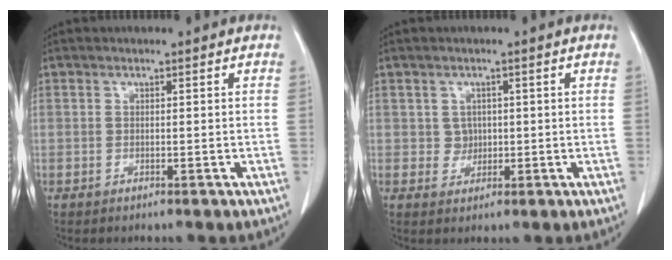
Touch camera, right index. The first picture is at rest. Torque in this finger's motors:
{"motor_torque": [0.07, -0.01, 0.02, 0.00]}